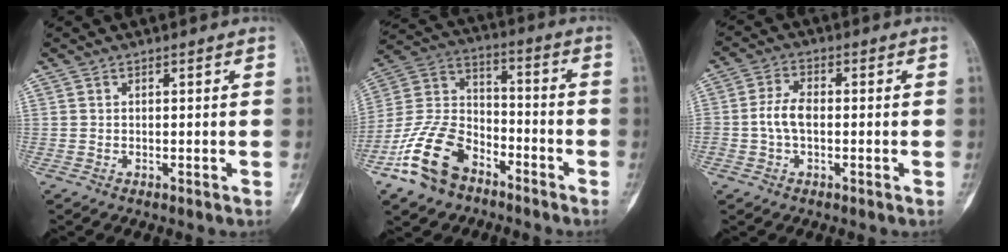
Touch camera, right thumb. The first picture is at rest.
{"total": 15.5, "force": [-9.1, 9.4, 8.3], "torque": [-0.151, 0.069, -0.177]}
{"total": 5.0, "force": [-0.6, 3.0, 4.0], "torque": [-0.084, 0.015, -0.017]}